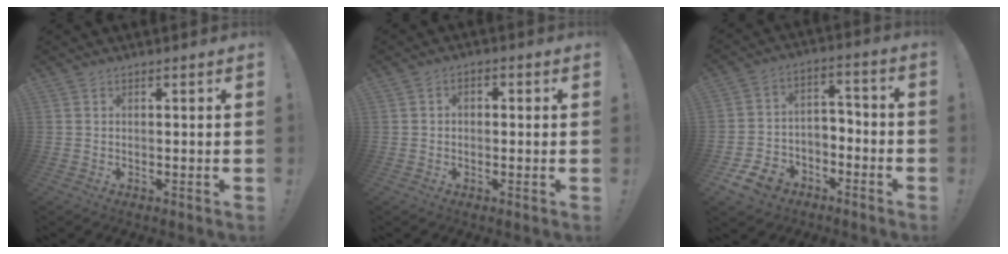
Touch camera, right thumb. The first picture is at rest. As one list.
[{"total": 2.2, "force": [-1.0, 1.5, 1.2], "torque": [-0.011, 0.006, -0.020]}, {"total": 10.7, "force": [-7.0, 7.4, 3.4], "torque": [-0.060, 0.041, -0.124]}]